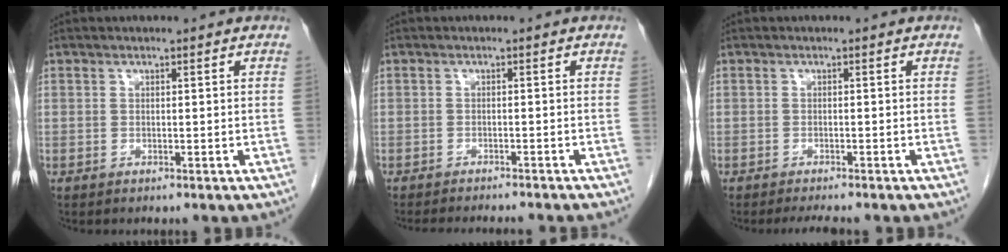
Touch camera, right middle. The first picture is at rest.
{"total": 8.5, "force": [-7.8, 0.3, 3.3], "torque": [-0.030, -0.014, -0.100]}
{"total": 2.9, "force": [-2.5, 0.2, 1.4], "torque": [-0.022, -0.008, -0.034]}